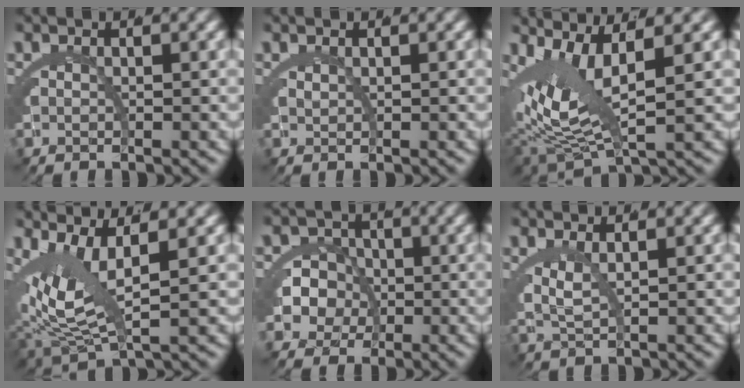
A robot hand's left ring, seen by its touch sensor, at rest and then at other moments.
{"total": 0.5, "force": [0.5, -0.1, 0.1], "torque": [-0.005, -0.005, 0.015]}
{"total": 7.6, "force": [0.5, 4.3, 6.3], "torque": [-0.136, -0.019, 0.019]}
{"total": 6.8, "force": [0.9, 3.9, 5.5], "torque": [-0.120, -0.018, 0.025]}
{"total": 8.0, "force": [-1.6, 7.3, 2.8], "torque": [-0.072, -0.031, -0.030]}
{"total": 2.1, "force": [0.7, 1.1, 1.6], "torque": [-0.050, -0.014, 0.023]}